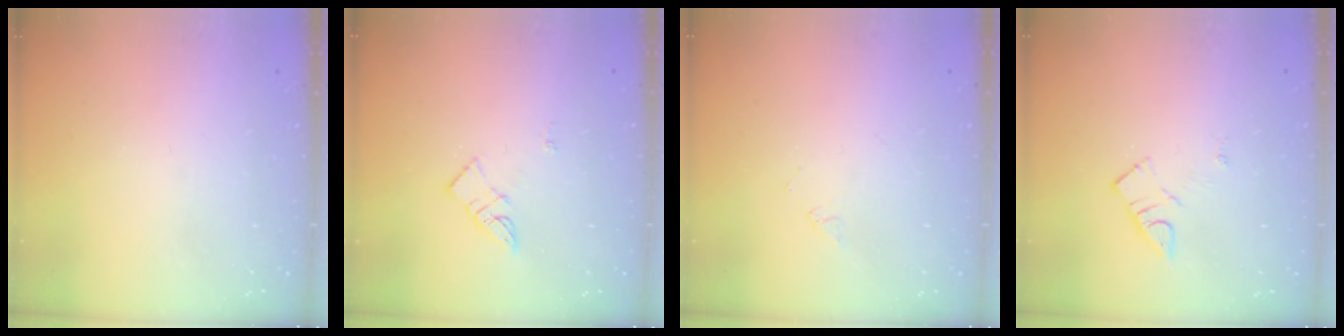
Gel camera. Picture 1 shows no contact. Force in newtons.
{"total": 5.8, "press": 5.8, "slide": 0.1}
{"total": 2.2, "press": 2.2, "slide": 0.3}
{"total": 3.8, "press": 3.8, "slide": 0.5}